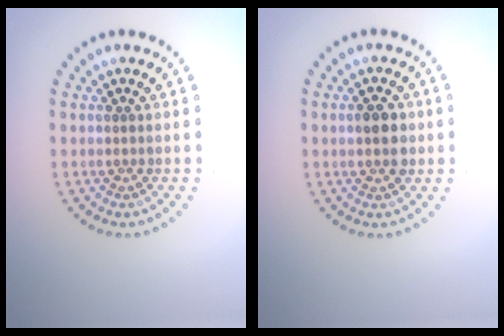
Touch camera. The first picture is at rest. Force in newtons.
{"total": 2.4, "press": 2.4, "slide": 0.2}